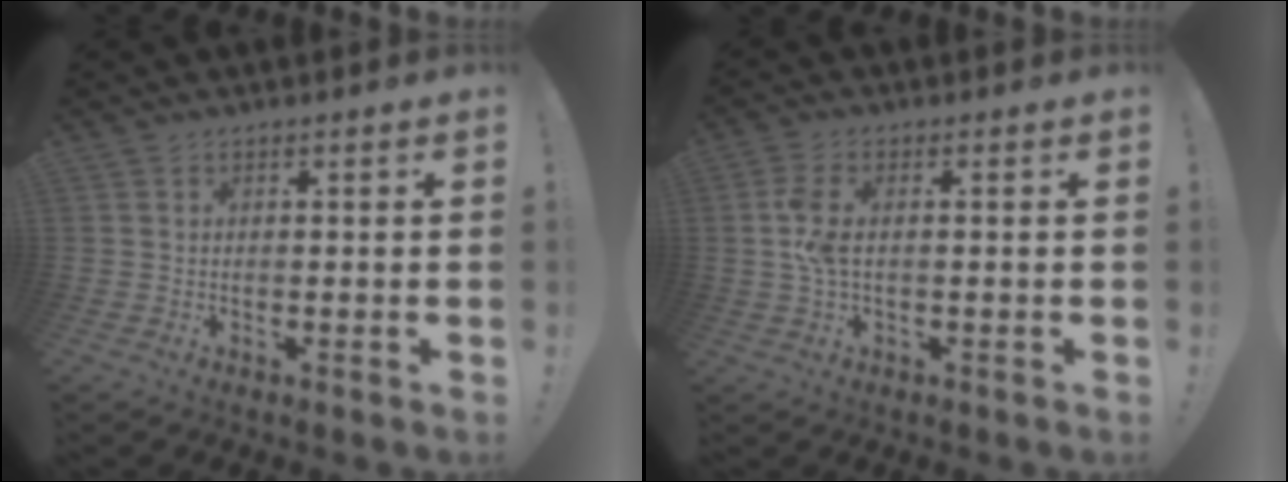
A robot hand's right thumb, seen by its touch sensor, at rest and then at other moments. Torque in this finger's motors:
{"motor_torque": [0.05, 0.06, 0.30, -0.11, 0.02]}